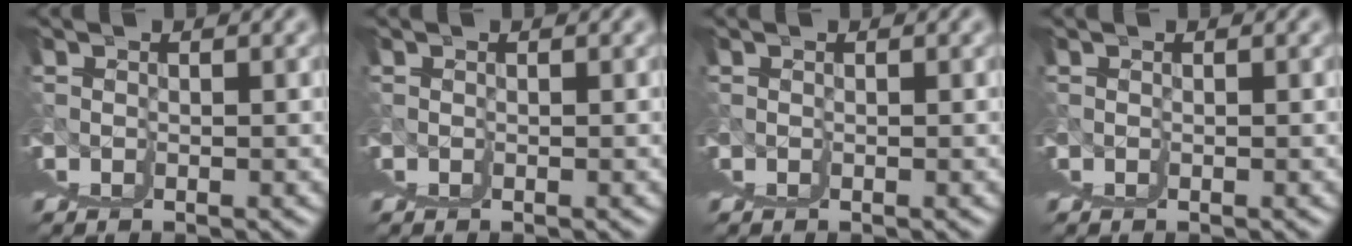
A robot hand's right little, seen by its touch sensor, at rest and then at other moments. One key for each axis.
{"total": 0.0}
{"total": 0.0}
{"total": 0.0}